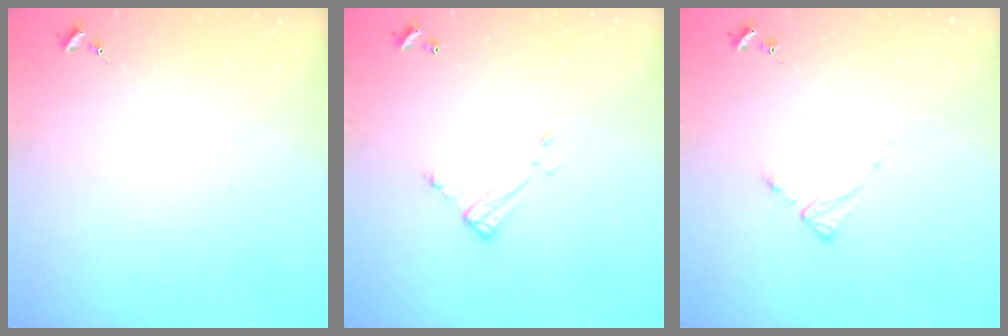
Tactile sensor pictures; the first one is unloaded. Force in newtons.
{"total": 6.4, "press": 6.4, "slide": 0.3}
{"total": 2.2, "press": 2.2, "slide": 0.4}